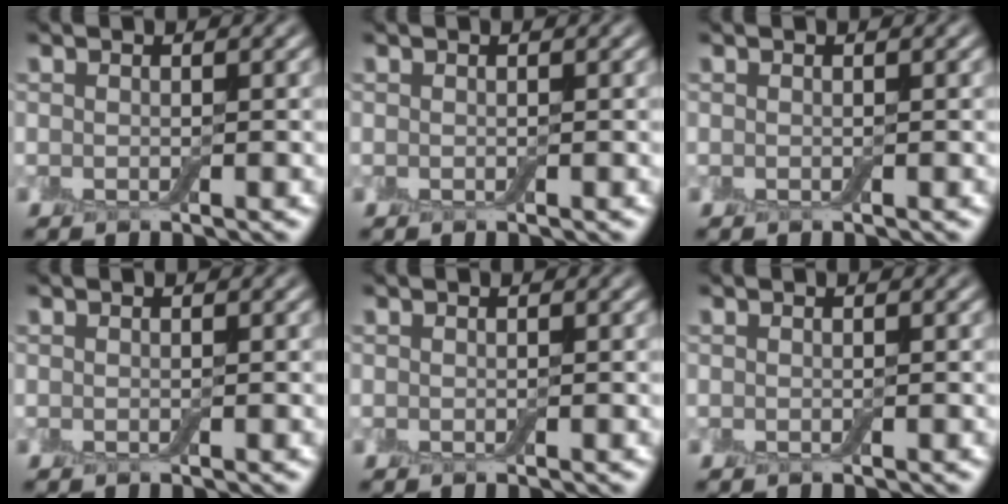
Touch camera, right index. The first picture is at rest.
{"total": 0.0}
{"total": 0.0}
{"total": 0.0}
{"total": 0.0}
{"total": 0.0}